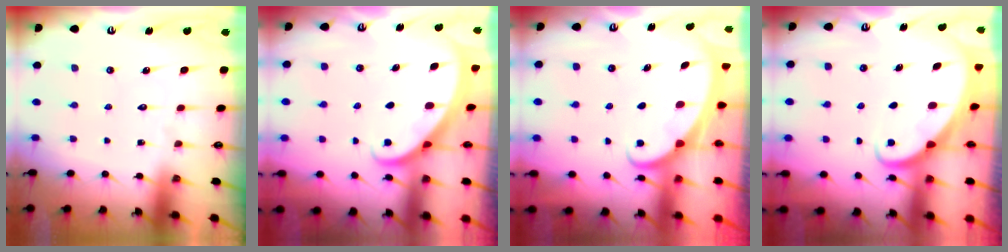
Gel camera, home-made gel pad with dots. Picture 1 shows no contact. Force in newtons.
{"total": 1.9, "press": 1.9, "slide": 0.1}
{"total": 2.3, "press": 2.3, "slide": 0.3}
{"total": 2.4, "press": 2.4, "slide": 0.2}